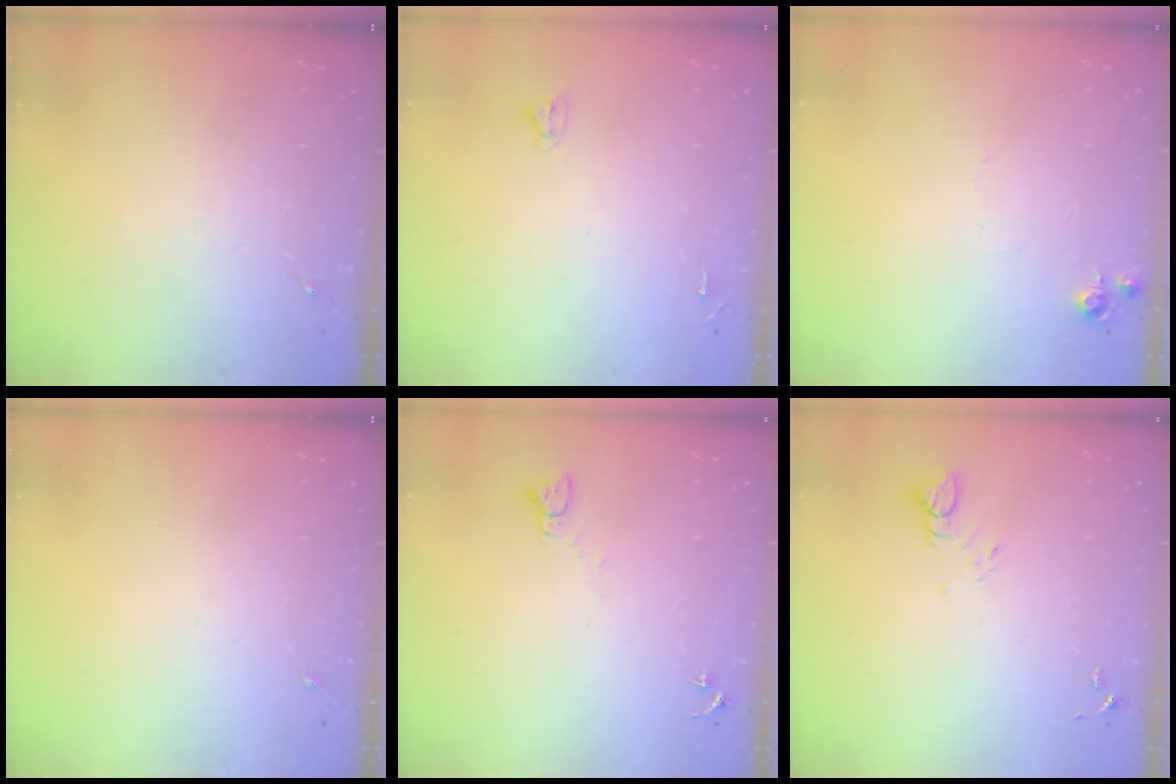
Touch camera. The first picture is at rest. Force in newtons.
{"total": 2.7, "press": 2.7, "slide": 0.2}
{"total": 4.2, "press": 4.2, "slide": 0.6}
{"total": 0.0}
{"total": 2.2, "press": 2.2, "slide": 0.2}
{"total": 3.8, "press": 3.7, "slide": 0.4}